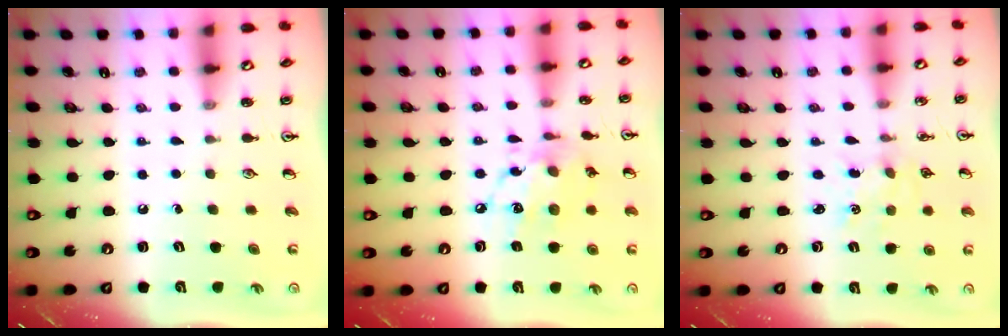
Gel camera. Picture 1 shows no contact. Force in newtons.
{"total": 11.9, "press": 11.9, "slide": 0.8}
{"total": 3.0, "press": 3.0, "slide": 0.4}